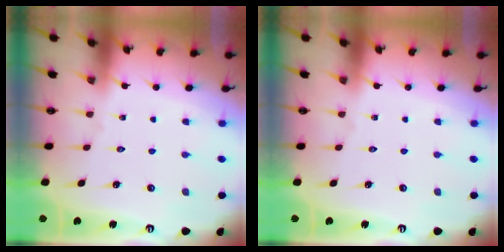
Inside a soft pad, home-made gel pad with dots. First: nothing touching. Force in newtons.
{"total": 0.0}